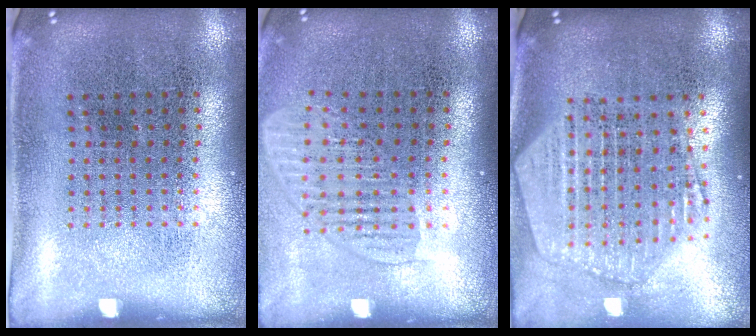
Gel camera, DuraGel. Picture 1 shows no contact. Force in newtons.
{"total": 1.6, "press": 1.4, "slide": 0.8}
{"total": 2.5, "press": 2.1, "slide": 1.3}